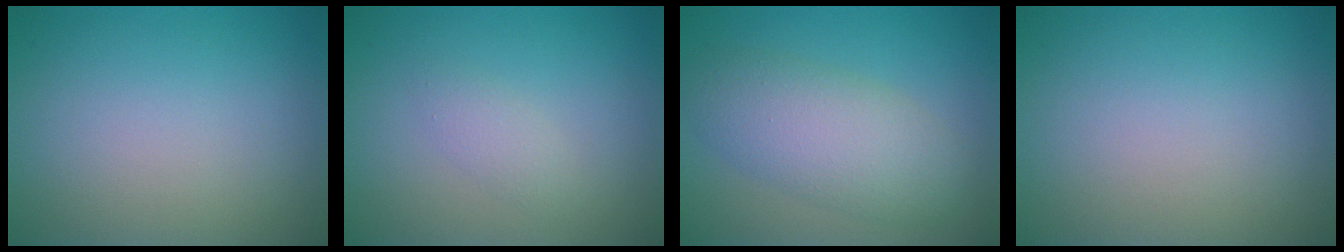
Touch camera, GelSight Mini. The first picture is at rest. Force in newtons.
{"total": 1.3, "press": 1.3, "slide": 0.1}
{"total": 5.5, "press": 5.5, "slide": 0.2}
{"total": 0.0}